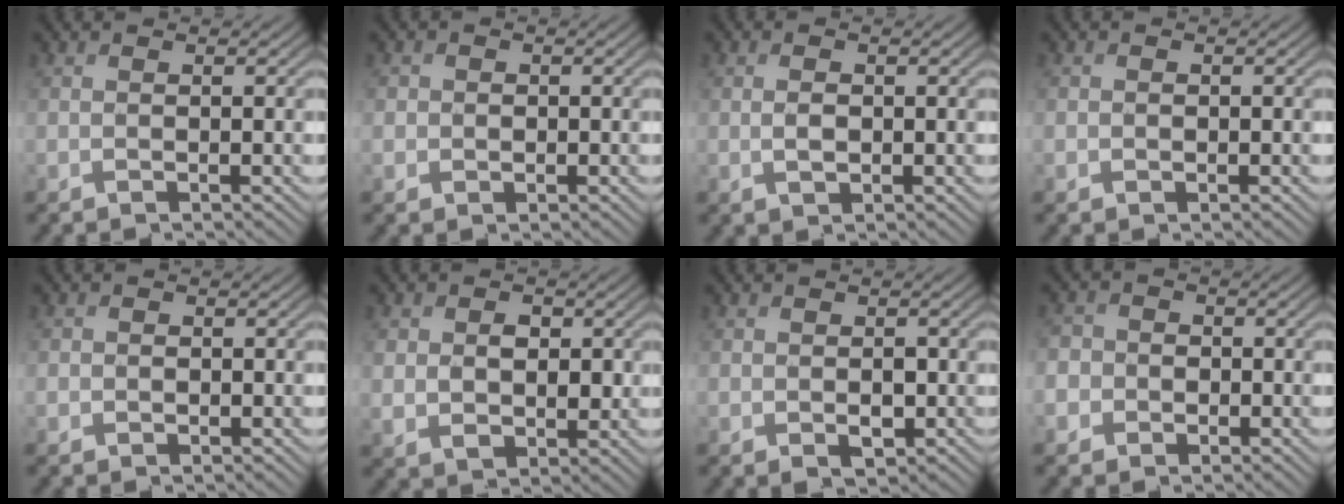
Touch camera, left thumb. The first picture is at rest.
{"total": 1.7, "force": [0.0, 1.6, 0.3], "torque": [-0.005, -0.004, -0.001]}
{"total": 1.8, "force": [0.0, 1.1, 1.4], "torque": [-0.031, 0.000, 0.001]}
{"total": 0.8, "force": [-0.2, 0.7, 0.3], "torque": [-0.004, -0.005, -0.004]}
{"total": 1.1, "force": [-0.2, 1.0, 0.3], "torque": [-0.006, -0.006, -0.005]}
{"total": 5.5, "force": [0.9, 4.1, 3.6], "torque": [-0.075, -0.009, 0.019]}
{"total": 2.2, "force": [-0.4, 1.5, 1.5], "torque": [-0.029, -0.010, -0.002]}
{"total": 4.3, "force": [-1.0, 4.1, 1.0], "torque": [-0.033, 0.002, -0.036]}